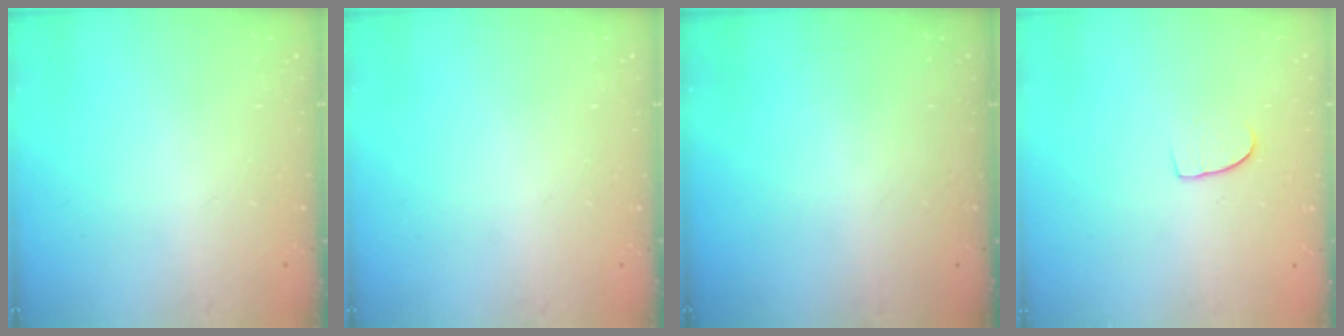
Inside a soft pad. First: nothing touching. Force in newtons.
{"total": 0.0}
{"total": 0.0}
{"total": 6.1, "press": 6.1, "slide": 0.4}